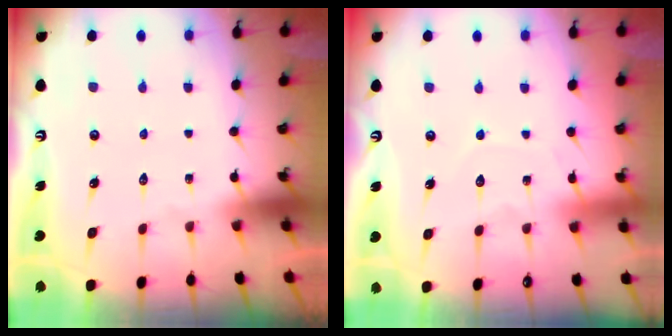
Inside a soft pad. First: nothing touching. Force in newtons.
{"total": 4.5, "press": 4.5, "slide": 0.6}